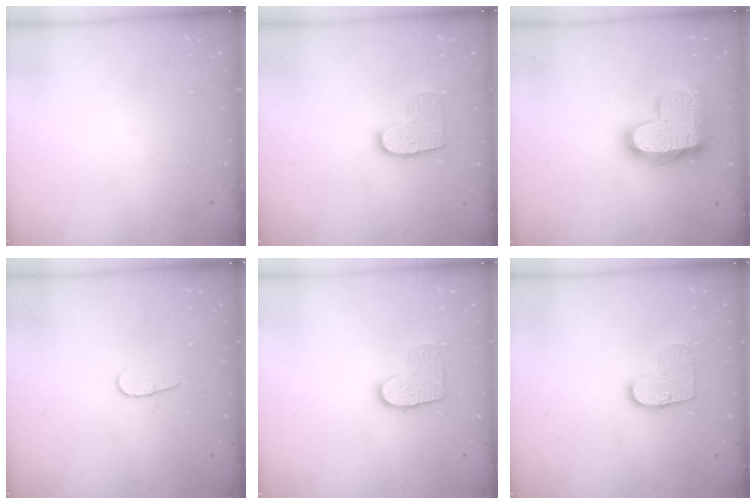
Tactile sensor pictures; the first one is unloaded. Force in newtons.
{"total": 9.9, "press": 9.9, "slide": 0.4}
{"total": 19.2, "press": 19.2, "slide": 1.3}
{"total": 4.5, "press": 4.4, "slide": 0.5}
{"total": 9.9, "press": 9.9, "slide": 0.4}
{"total": 9.8, "press": 9.8, "slide": 0.4}